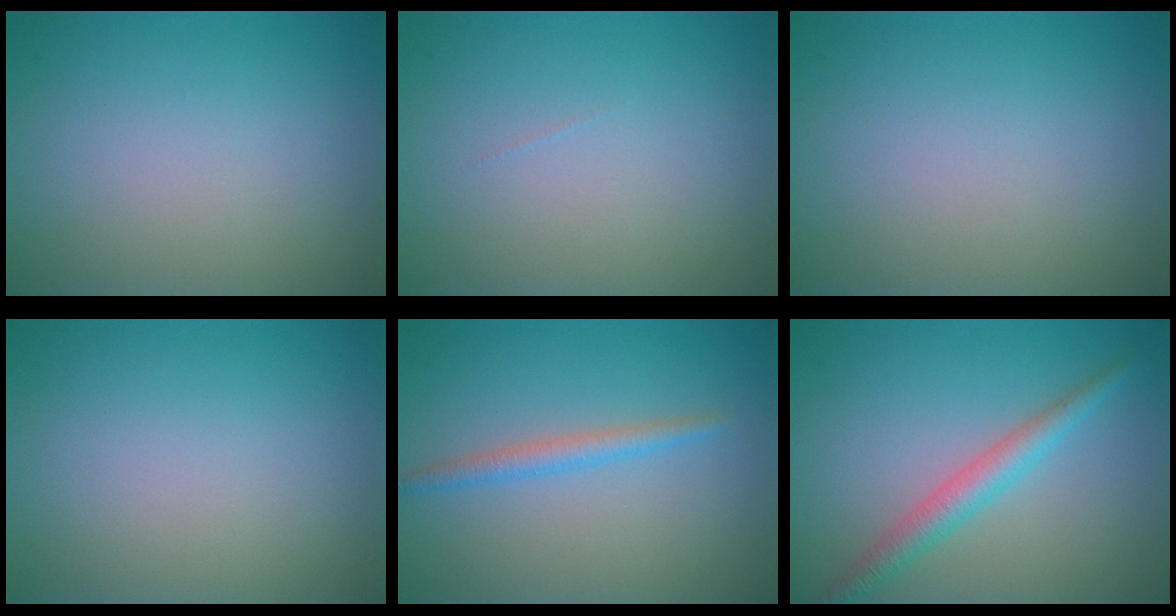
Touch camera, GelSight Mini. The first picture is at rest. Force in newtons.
{"total": 0.0}
{"total": 0.0}
{"total": 0.0}
{"total": 1.8, "press": 1.8, "slide": 0.1}
{"total": 2.9, "press": 2.9, "slide": 0.1}